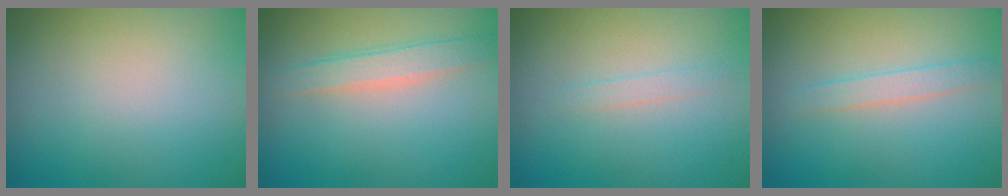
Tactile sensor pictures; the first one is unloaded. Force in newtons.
{"total": 2.4, "press": 2.4, "slide": 0.1}
{"total": 0.8, "press": 0.8, "slide": 0.0}
{"total": 1.6, "press": 1.6, "slide": 0.1}